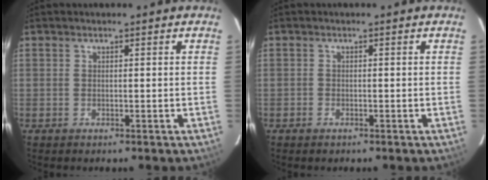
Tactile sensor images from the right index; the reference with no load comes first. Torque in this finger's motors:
{"motor_torque": [0.15, -0.16, -0.01, -0.01]}